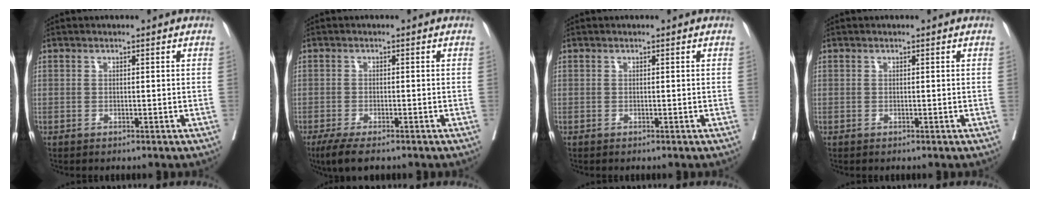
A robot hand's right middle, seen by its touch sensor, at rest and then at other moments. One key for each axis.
{"total": 5.4, "fx": -3.9, "fy": 1.0, "fz": 3.5, "tx": -0.056, "ty": -0.014, "tz": -0.065}
{"total": 0.0}
{"total": 0.0}